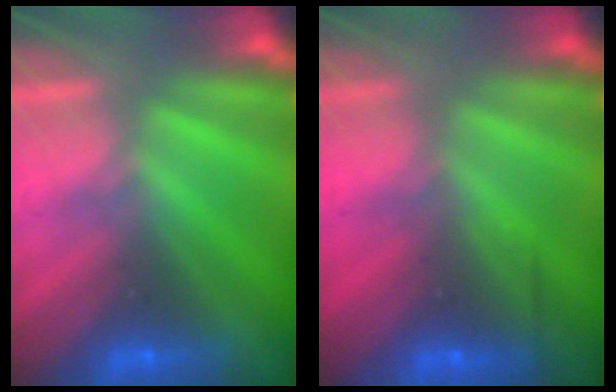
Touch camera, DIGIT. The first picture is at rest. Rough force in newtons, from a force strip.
{"total": 2.4}